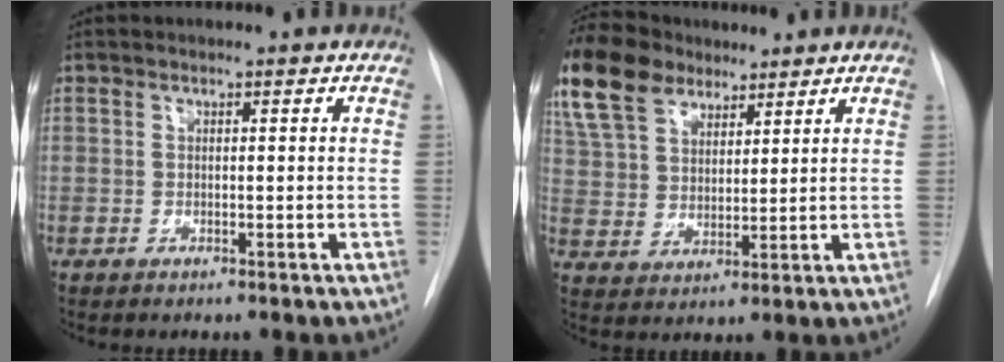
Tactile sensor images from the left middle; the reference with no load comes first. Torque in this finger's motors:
{"motor_torque": [0.25, -0.22, 0.53, 0.14]}